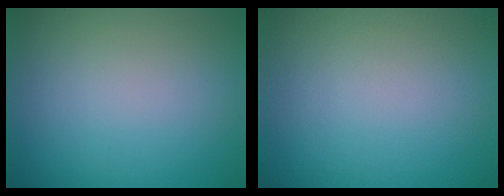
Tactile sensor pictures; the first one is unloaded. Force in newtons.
{"total": 0.0}